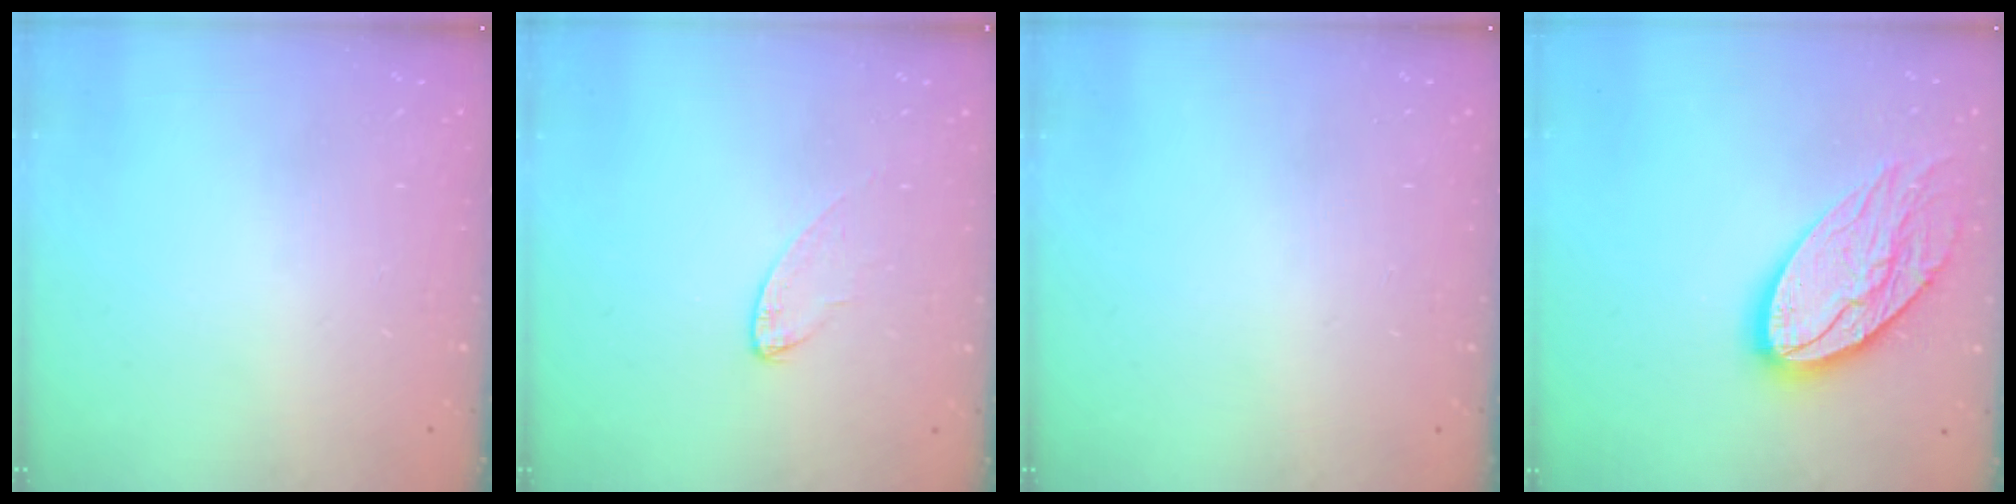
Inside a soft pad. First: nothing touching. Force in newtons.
{"total": 5.4, "press": 5.4, "slide": 0.4}
{"total": 0.0}
{"total": 15.9, "press": 15.9, "slide": 1.1}